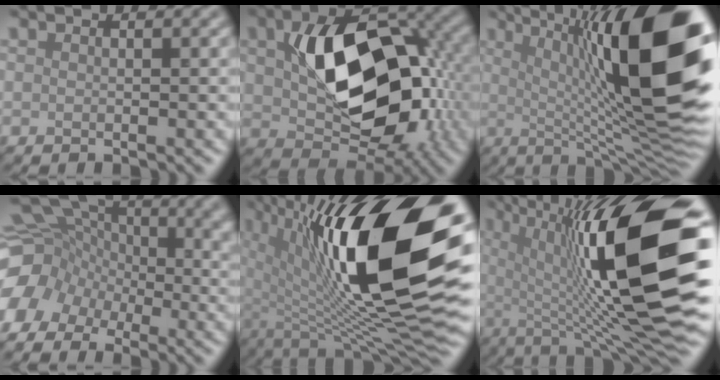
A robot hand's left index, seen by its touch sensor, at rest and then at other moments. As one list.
[{"total": 12.7, "force": [0.6, 8.0, 9.9], "torque": [-0.161, 0.004, 0.018]}, {"total": 17.6, "force": [3.3, 4.4, 16.7], "torque": [-0.238, 0.011, 0.057]}, {"total": 12.7, "force": [-1.5, 11.0, 6.2], "torque": [-0.142, 0.004, -0.059]}, {"total": 19.0, "force": [2.1, 7.9, 17.1], "torque": [-0.284, -0.009, 0.041]}, {"total": 17.6, "force": [1.5, 4.2, 17.0], "torque": [-0.264, 0.009, 0.017]}]